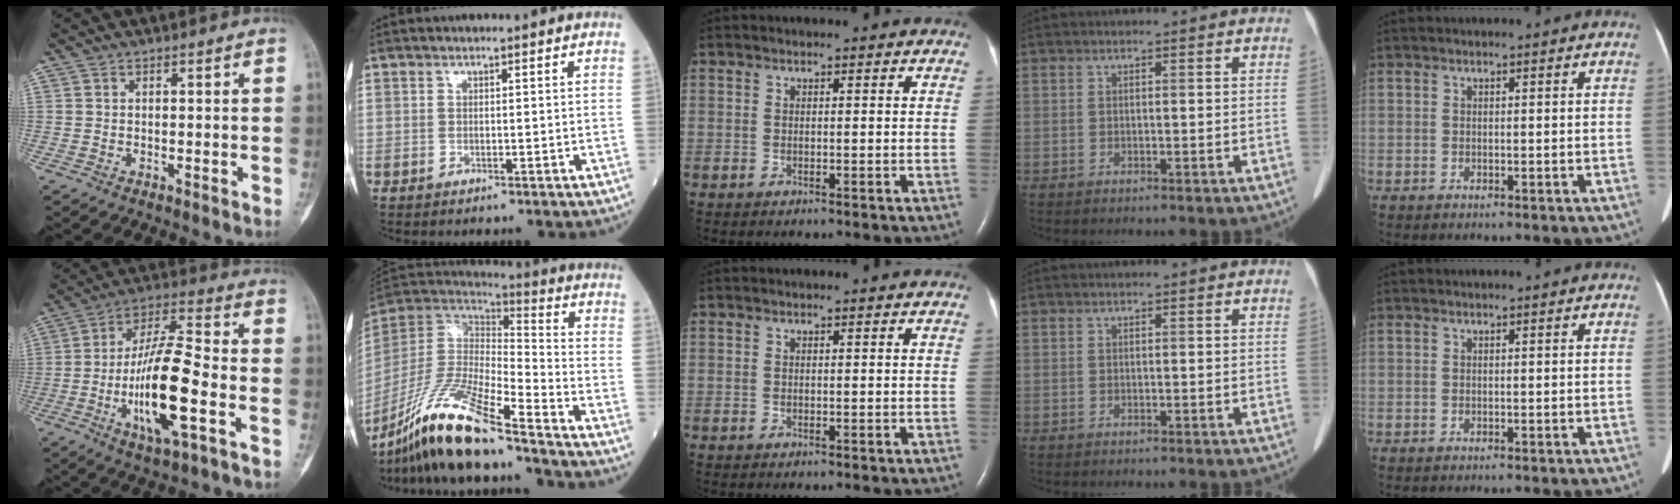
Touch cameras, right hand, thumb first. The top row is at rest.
{"thumb": {"total": 16.4, "force": [-4.7, 4.4, 15.1], "torque": [-0.280, 0.024, -0.082]}, "index": {"total": 17.2, "force": [-13.0, 1.3, 11.1], "torque": [-0.238, -0.025, -0.245]}}